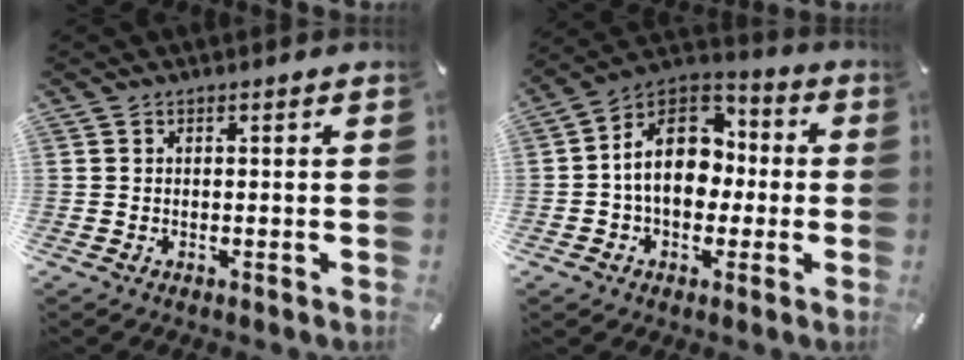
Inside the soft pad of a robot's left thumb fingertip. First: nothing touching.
{"total": 14.4, "force": [-0.6, 11.2, 9.0], "torque": [-0.159, 0.014, -0.011]}